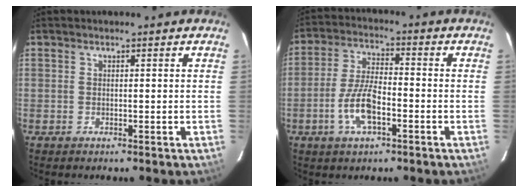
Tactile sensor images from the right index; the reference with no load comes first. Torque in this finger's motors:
{"motor_torque": [1.33, -0.51, 0.75, 0.11]}